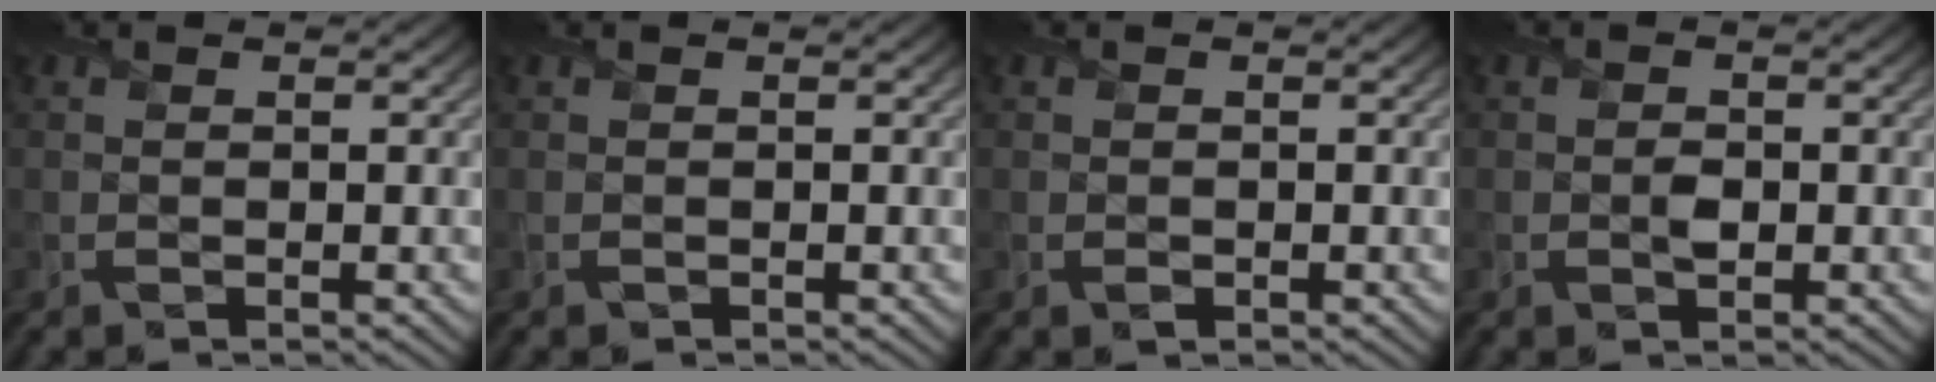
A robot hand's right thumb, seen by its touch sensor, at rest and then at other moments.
{"total": 0.0}
{"total": 0.6, "force": [-0.3, 0.5, 0.2], "torque": [0.000, -0.006, -0.004]}
{"total": 1.3, "force": [-0.3, 0.9, 0.8], "torque": [-0.012, -0.002, -0.009]}